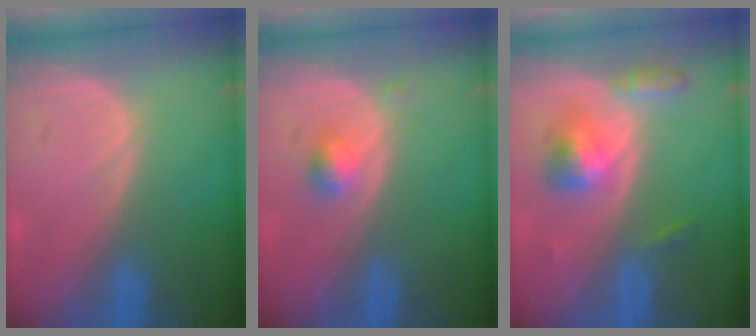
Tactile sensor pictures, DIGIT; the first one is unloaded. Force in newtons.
{"total": 2.2, "press": 2.0, "slide": 1.0}
{"total": 5.2, "press": 4.9, "slide": 1.7}